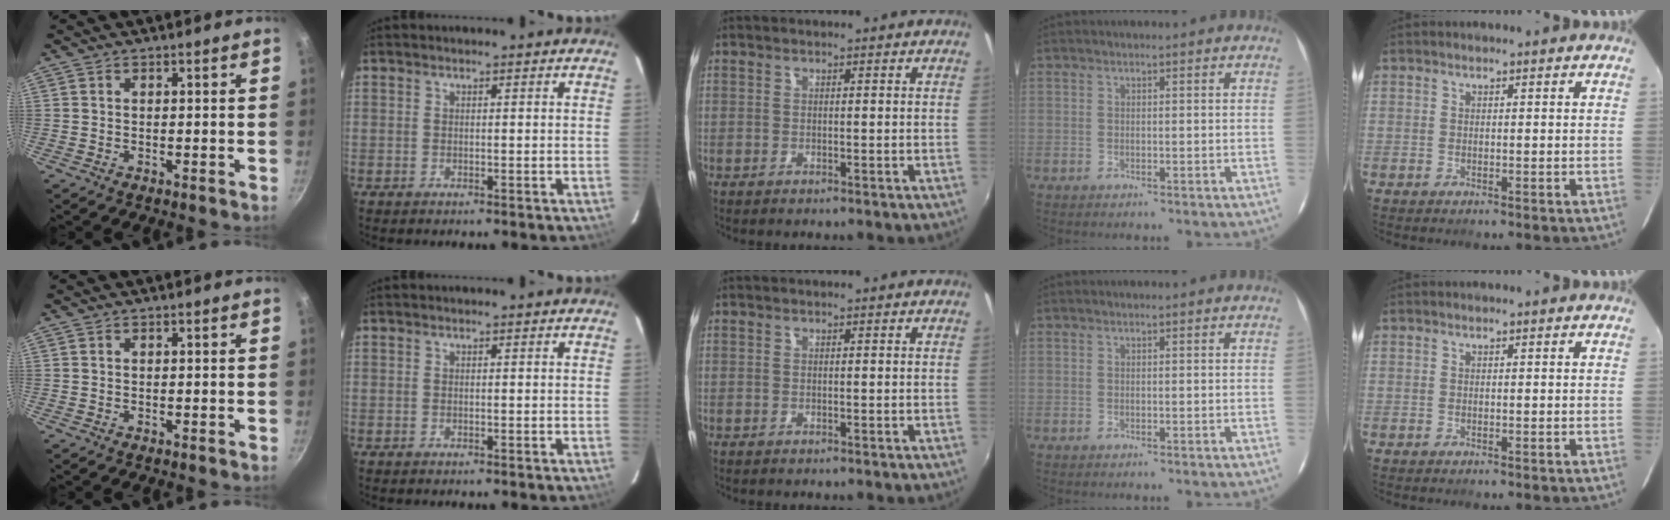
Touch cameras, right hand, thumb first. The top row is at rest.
{}